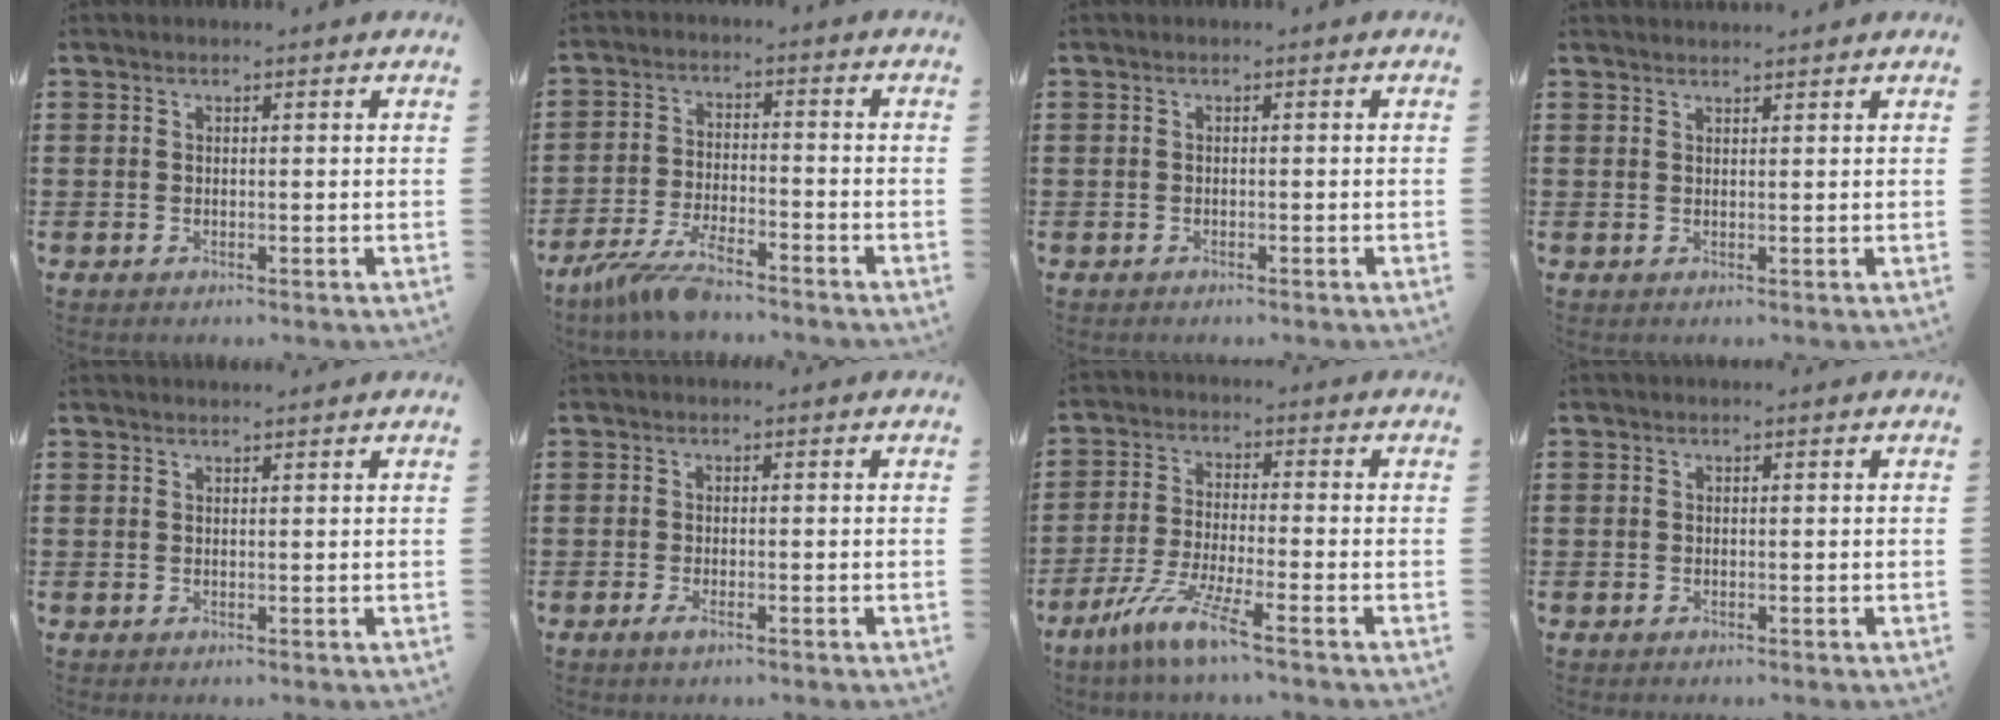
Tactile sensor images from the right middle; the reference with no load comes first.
{"total": 6.5, "force": [-5.6, 1.0, 3.1], "torque": [-0.083, -0.011, -0.110]}
{"total": 0.6, "force": [-0.6, 0.3, 0.1], "torque": [-0.002, 0.001, -0.012]}
{"total": 1.2, "force": [1.2, 0.1, 0.0], "torque": [-0.003, -0.001, 0.023]}
{"total": 0.6, "force": [0.6, 0.0, 0.1], "torque": [-0.004, -0.001, 0.012]}
{"total": 1.6, "force": [-0.9, 0.5, 1.2], "torque": [-0.030, -0.002, -0.020]}
{"total": 7.5, "force": [-5.5, 0.3, 5.1], "torque": [-0.114, -0.015, -0.108]}
{"total": 0.6, "force": [-0.4, 0.5, 0.0], "torque": [0.000, 0.004, -0.009]}